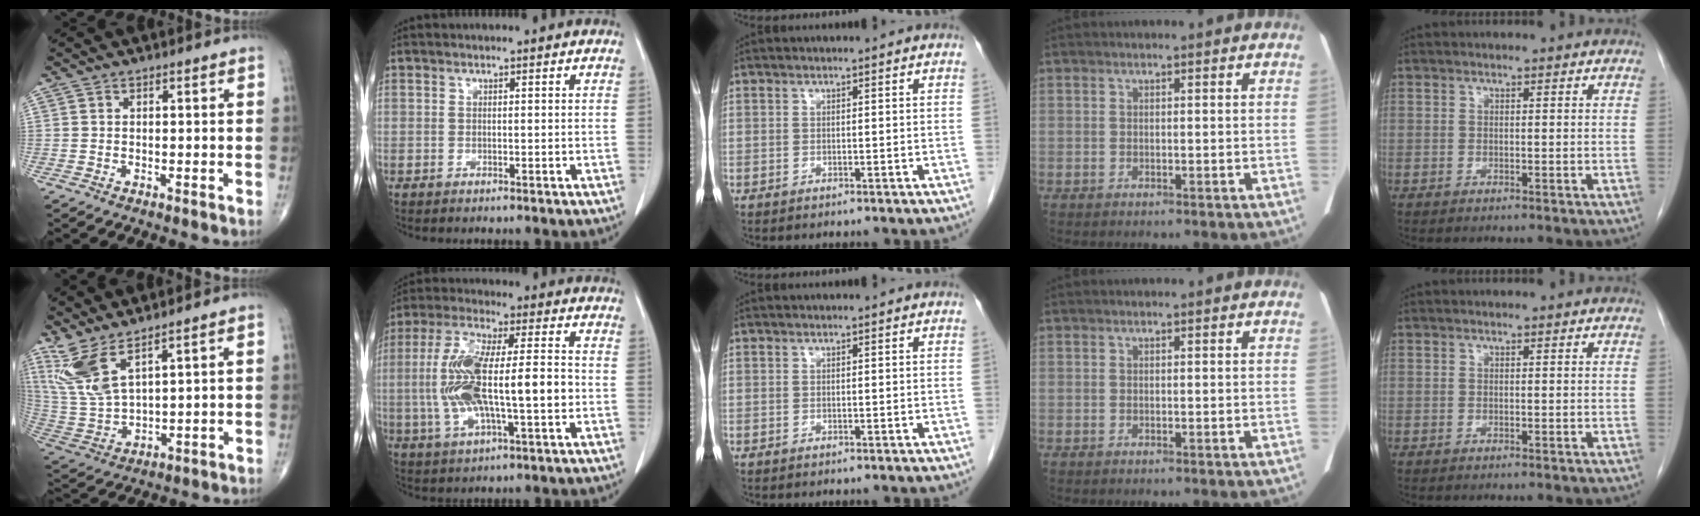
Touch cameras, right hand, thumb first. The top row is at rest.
{"thumb": {"total": 10.0, "force": [6.6, 2.7, 6.9], "torque": [-0.161, -0.036, 0.159]}, "index": {"total": 15.2, "force": [-1.4, 3.9, 14.6], "torque": [-0.296, 0.015, -0.018]}}